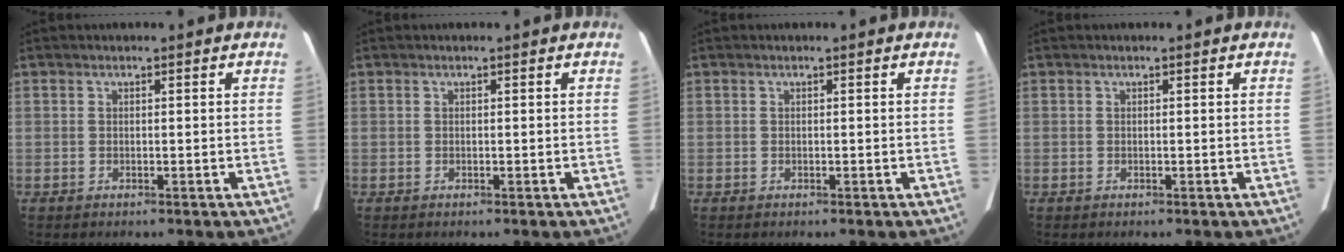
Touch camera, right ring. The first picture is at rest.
{"total": 0.0}
{"total": 0.0}
{"total": 0.0}